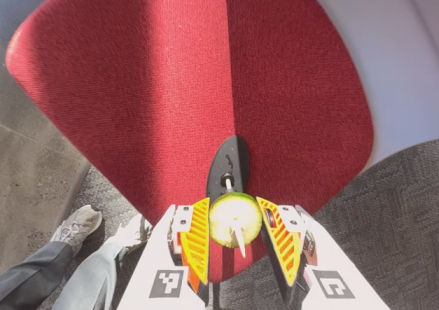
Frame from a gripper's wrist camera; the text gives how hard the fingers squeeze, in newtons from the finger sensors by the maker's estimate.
{"total": 5.8, "left": 5.7, "right": 5.9}